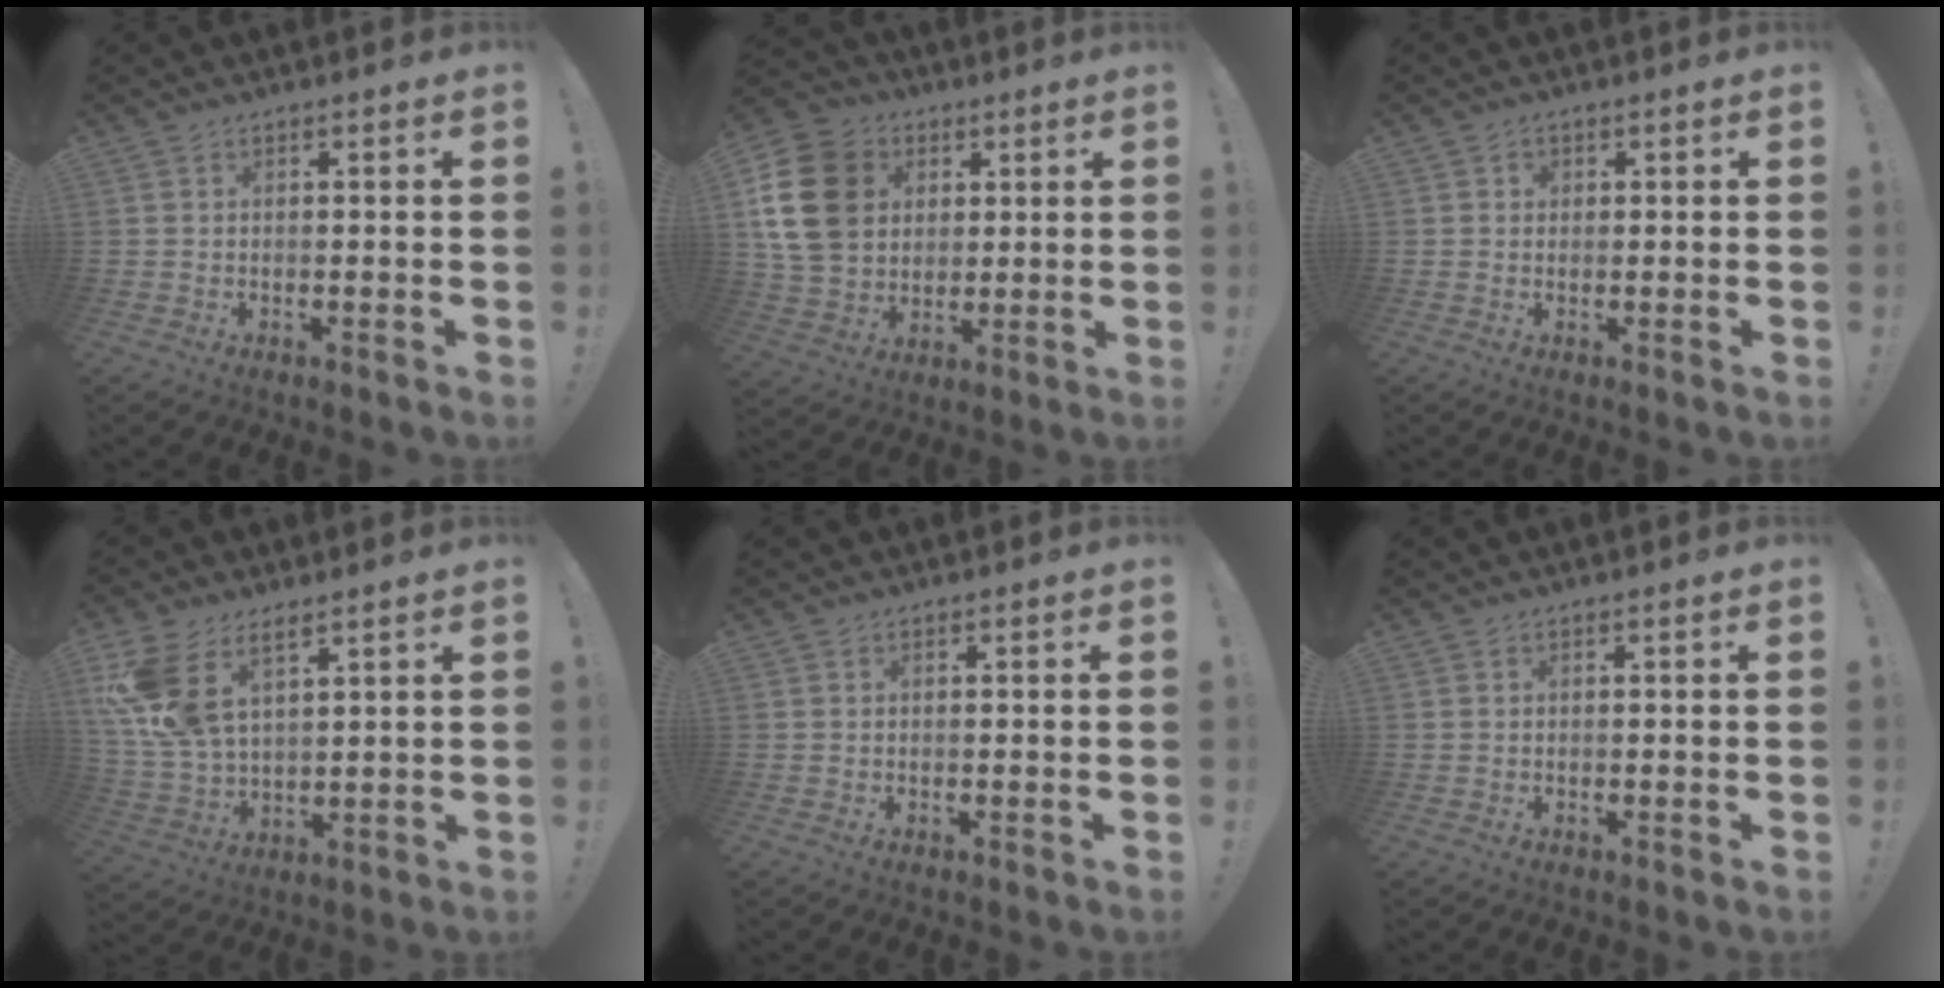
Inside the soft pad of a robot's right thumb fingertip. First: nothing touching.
{"total": 18.7, "force": [4.4, 14.9, 10.3], "torque": [-0.176, -0.003, 0.089]}
{"total": 1.4, "force": [0.5, 1.3, 0.3], "torque": [-0.001, 0.000, 0.007]}
{"total": 11.8, "force": [7.0, 6.2, 7.1], "torque": [-0.156, -0.030, 0.138]}
{"total": 0.0}
{"total": 0.0}